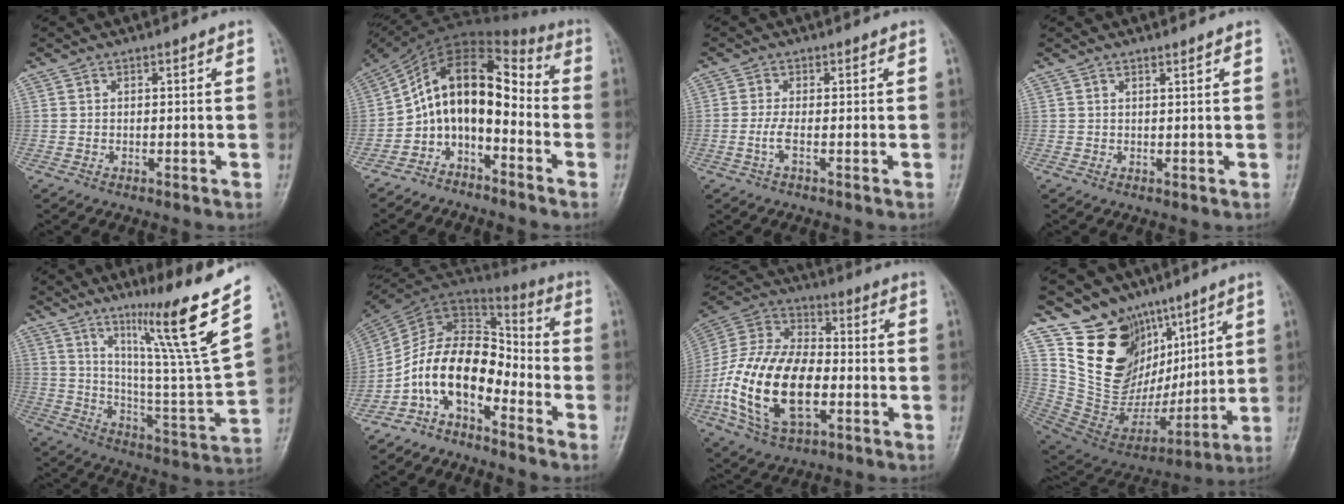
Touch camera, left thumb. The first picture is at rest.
{"total": 13.2, "force": [-3.8, 7.7, 10.0], "torque": [-0.148, 0.100, -0.083]}
{"total": 2.5, "force": [-0.9, 0.3, 2.4], "torque": [-0.065, 0.000, -0.020]}
{"total": 0.6, "force": [0.5, -0.2, 0.2], "torque": [-0.012, -0.008, 0.013]}
{"total": 21.1, "force": [12.6, 0.3, 16.9], "torque": [-0.239, -0.068, 0.206]}
{"total": 13.4, "force": [-6.6, 7.1, 9.2], "torque": [-0.153, 0.093, -0.138]}
{"total": 21.5, "force": [-4.8, 12.1, 17.0], "torque": [-0.332, 0.016, -0.088]}
{"total": 18.9, "force": [10.1, 13.7, 8.3], "torque": [-0.098, -0.047, 0.209]}